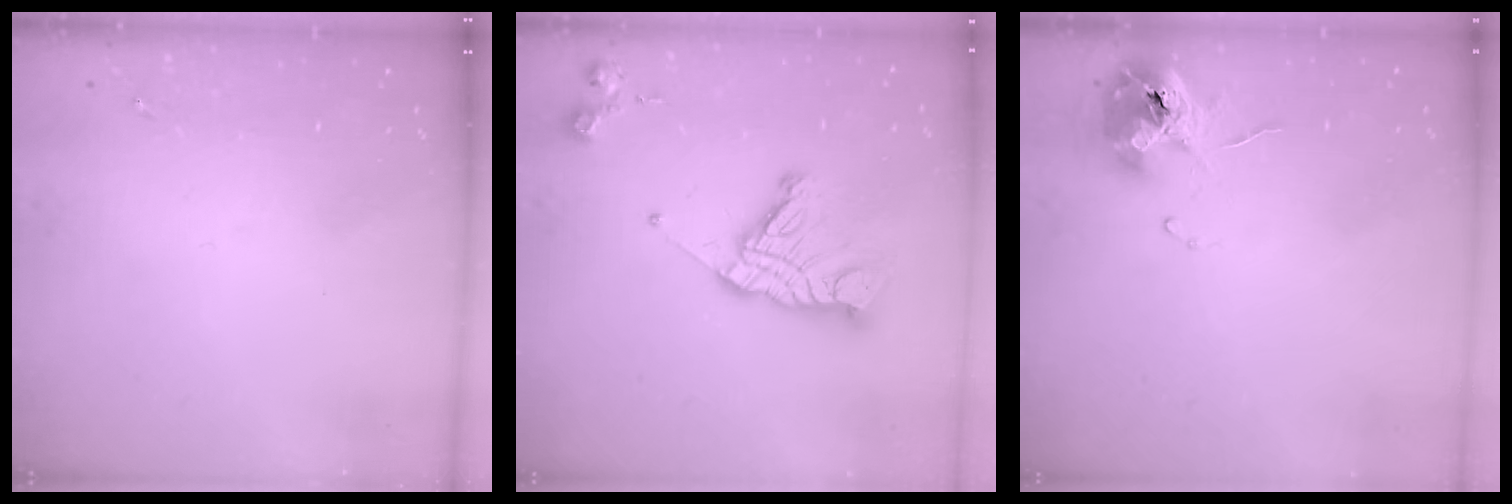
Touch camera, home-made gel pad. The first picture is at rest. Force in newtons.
{"total": 15.8, "press": 15.8, "slide": 1.3}
{"total": 11.0, "press": 11.0, "slide": 1.1}